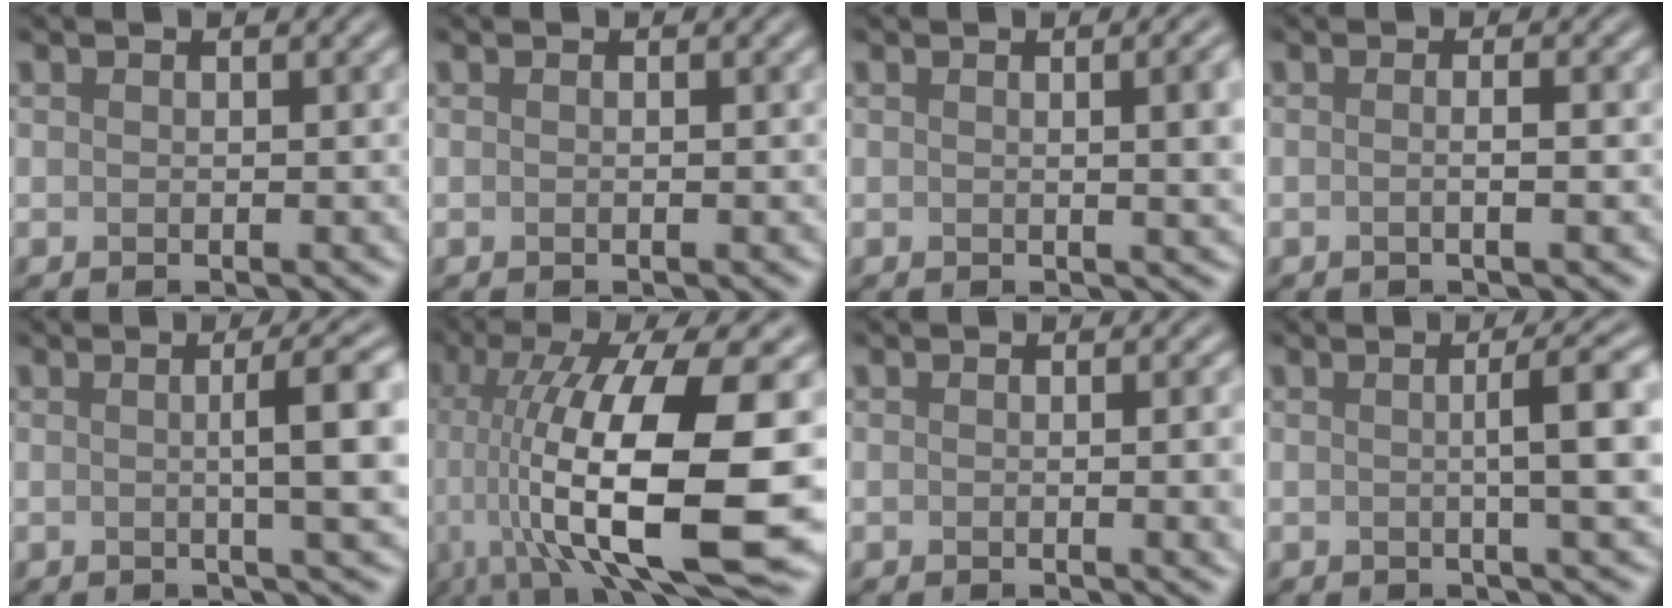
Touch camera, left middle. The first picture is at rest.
{"total": 0.6, "force": [0.0, 0.3, 0.5], "torque": [-0.004, -0.009, -0.006]}
{"total": 6.1, "force": [0.5, 2.5, 5.5], "torque": [-0.026, 0.017, 0.003]}
{"total": 2.5, "force": [0.2, 1.1, 2.2], "torque": [-0.004, -0.002, -0.020]}
{"total": 6.6, "force": [0.5, 1.3, 6.4], "torque": [-0.078, 0.013, 0.008]}
{"total": 16.3, "force": [-1.8, 5.1, 15.4], "torque": [-0.264, 0.012, -0.023]}
{"total": 4.9, "force": [0.0, 2.2, 4.4], "torque": [-0.021, 0.010, -0.007]}
{"total": 5.8, "force": [0.4, 1.2, 5.7], "torque": [-0.070, 0.014, 0.005]}